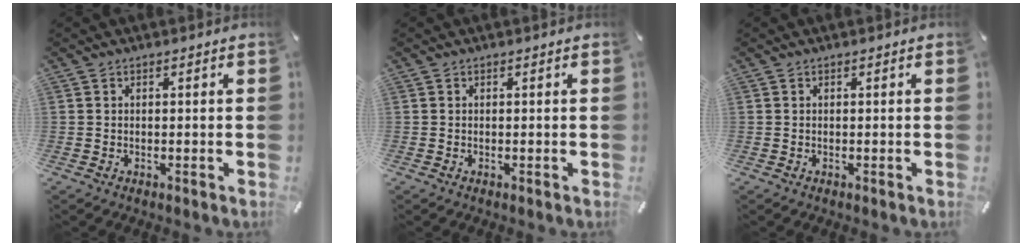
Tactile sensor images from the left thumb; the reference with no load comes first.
{"total": 0.0}
{"total": 0.0}